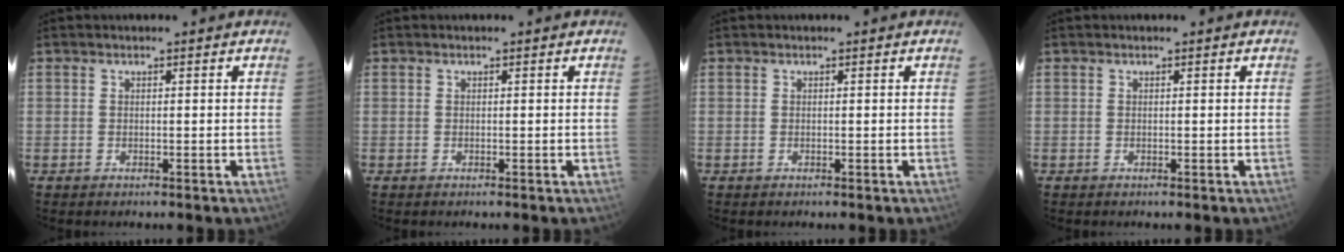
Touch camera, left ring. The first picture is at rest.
{"total": 0.0}
{"total": 0.0}
{"total": 0.0}